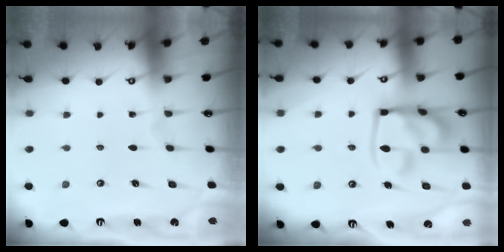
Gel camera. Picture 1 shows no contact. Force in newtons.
{"total": 15.2, "press": 15.1, "slide": 1.8}